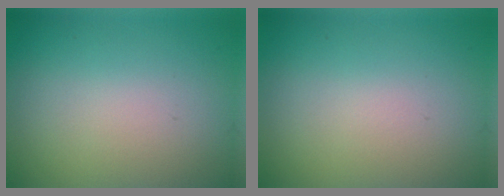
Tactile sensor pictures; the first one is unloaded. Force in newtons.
{"total": 0.0}